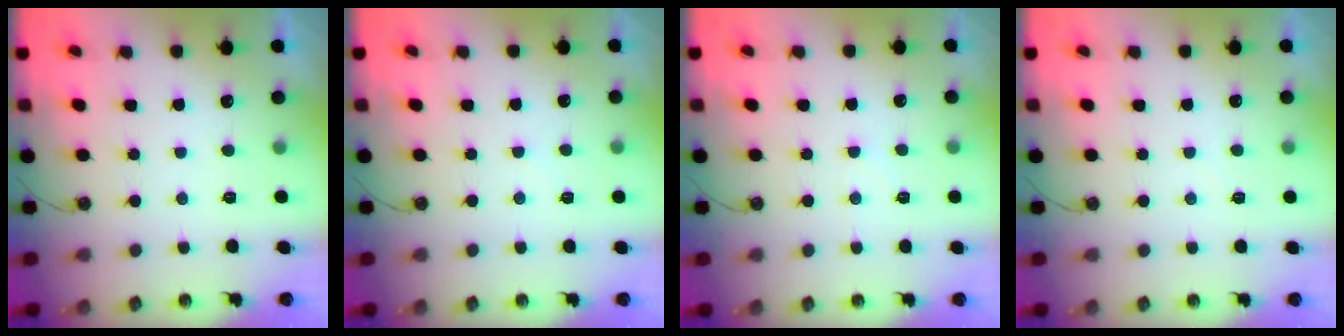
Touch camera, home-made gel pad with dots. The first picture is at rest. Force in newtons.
{"total": 2.2, "press": 2.2, "slide": 0.3}
{"total": 2.7, "press": 2.7, "slide": 0.3}
{"total": 3.8, "press": 3.8, "slide": 0.4}